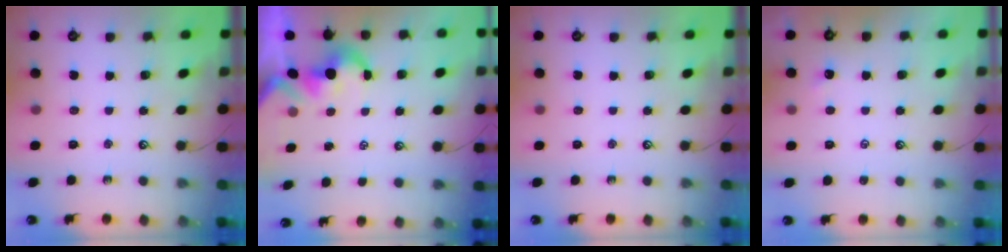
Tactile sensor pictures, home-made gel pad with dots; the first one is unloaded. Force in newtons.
{"total": 1.7, "press": 1.4, "slide": 1.0}
{"total": 0.0}
{"total": 0.0}